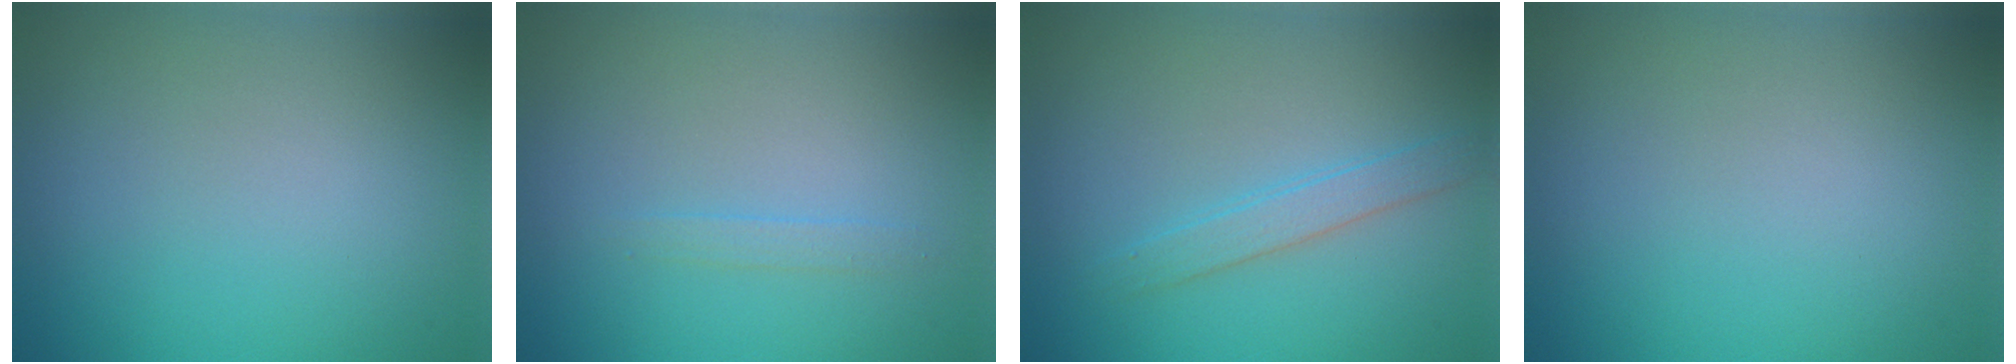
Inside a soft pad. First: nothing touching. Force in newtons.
{"total": 0.8, "press": 0.8, "slide": 0.0}
{"total": 1.9, "press": 1.9, "slide": 0.2}
{"total": 0.0}